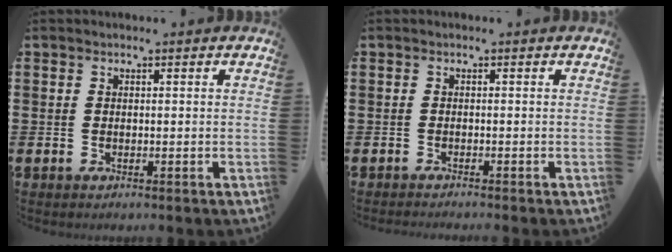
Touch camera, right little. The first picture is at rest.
{"total": 0.6, "force": [-0.5, -0.2, 0.0], "torque": [0.001, -0.002, -0.011]}